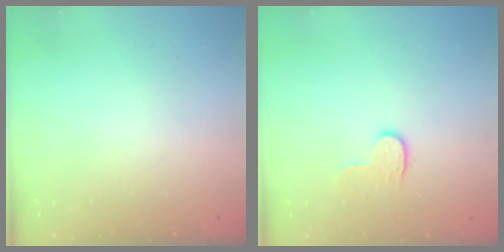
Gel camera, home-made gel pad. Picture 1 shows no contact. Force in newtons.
{"total": 4.2, "press": 4.2, "slide": 0.5}